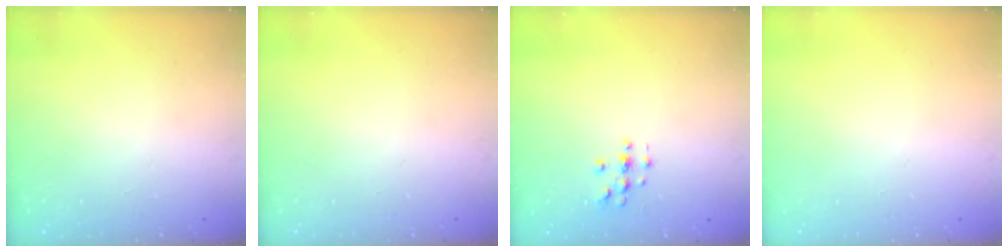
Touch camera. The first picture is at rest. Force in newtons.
{"total": 0.0}
{"total": 2.9, "press": 2.9, "slide": 0.3}
{"total": 0.0}